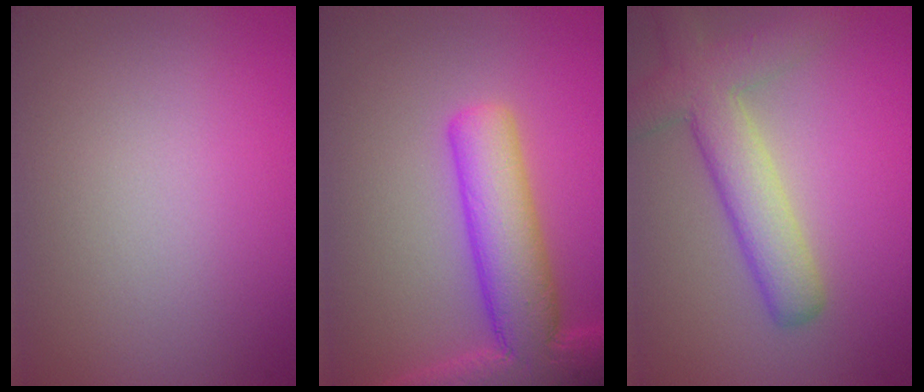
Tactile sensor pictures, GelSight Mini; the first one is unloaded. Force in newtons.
{"total": 9.7, "press": 9.7, "slide": 0.6}
{"total": 5.4, "press": 5.3, "slide": 0.4}